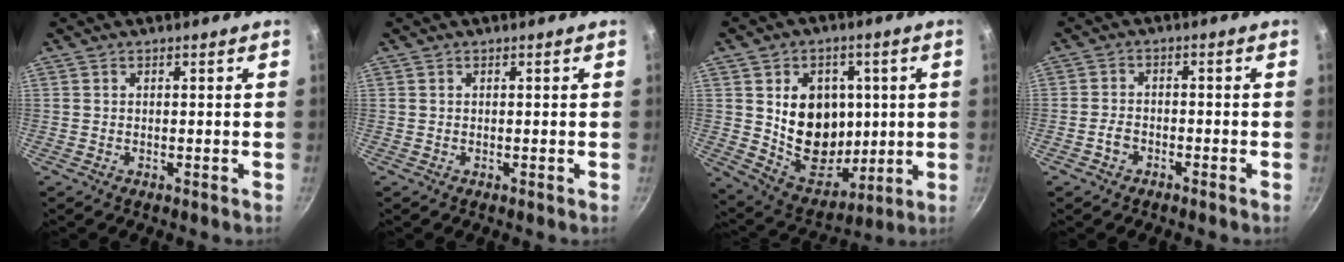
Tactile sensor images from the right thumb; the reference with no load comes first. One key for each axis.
{"total": 0.0}
{"total": 16.7, "fx": 2.0, "fy": 13.5, "fz": 9.8, "tx": -0.103, "ty": -0.022, "tz": 0.051}
{"total": 2.7, "fx": -1.8, "fy": 1.7, "fz": 1.2, "tx": -0.020, "ty": 0.023, "tz": -0.033}